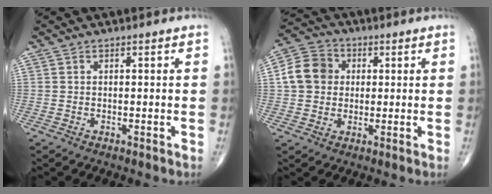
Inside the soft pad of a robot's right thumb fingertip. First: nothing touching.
{"total": 9.3, "force": [1.0, 8.2, 4.3], "torque": [-0.062, 0.015, 0.006]}